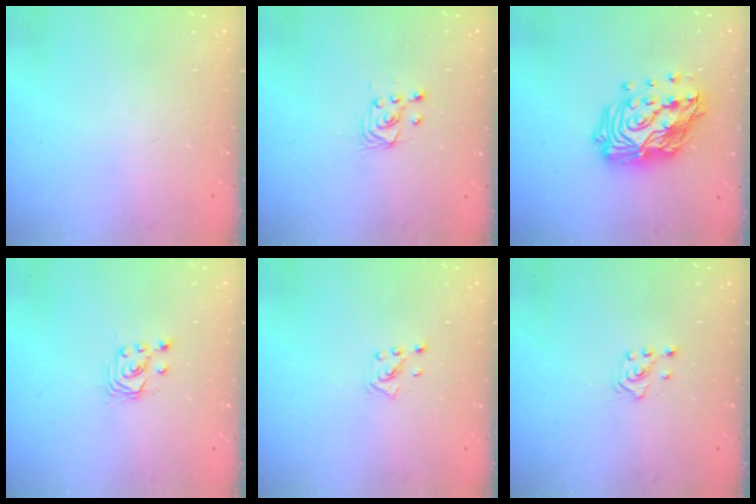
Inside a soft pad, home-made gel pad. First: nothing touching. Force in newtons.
{"total": 2.9, "press": 2.6, "slide": 1.3}
{"total": 18.6, "press": 18.6, "slide": 1.4}
{"total": 2.9, "press": 2.9, "slide": 0.2}
{"total": 2.1, "press": 2.0, "slide": 0.3}
{"total": 2.1, "press": 1.8, "slide": 0.9}